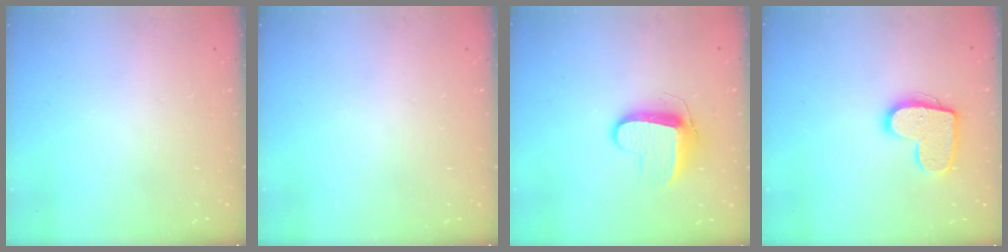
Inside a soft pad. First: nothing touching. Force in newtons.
{"total": 0.0}
{"total": 9.5, "press": 9.5, "slide": 0.2}
{"total": 12.8, "press": 12.8, "slide": 0.6}